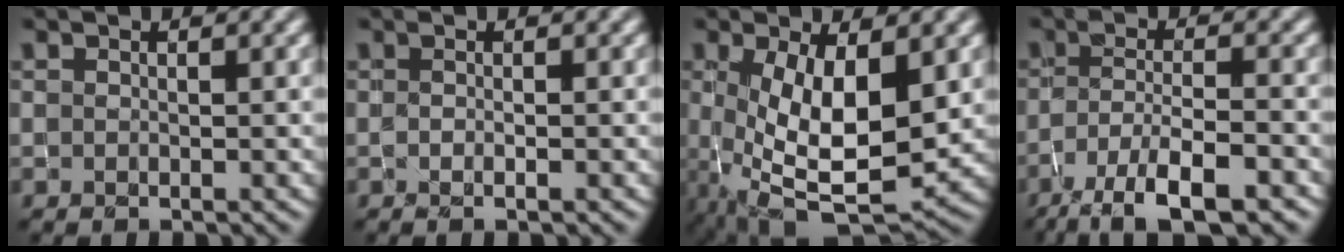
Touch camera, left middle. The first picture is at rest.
{"total": 0.7, "force": [-0.2, 0.2, 0.7], "torque": [-0.011, -0.006, -0.003]}
{"total": 9.7, "force": [-0.1, 4.1, 8.8], "torque": [-0.167, -0.015, 0.006]}
{"total": 7.1, "force": [-4.5, 1.7, 5.2], "torque": [-0.090, -0.002, -0.080]}